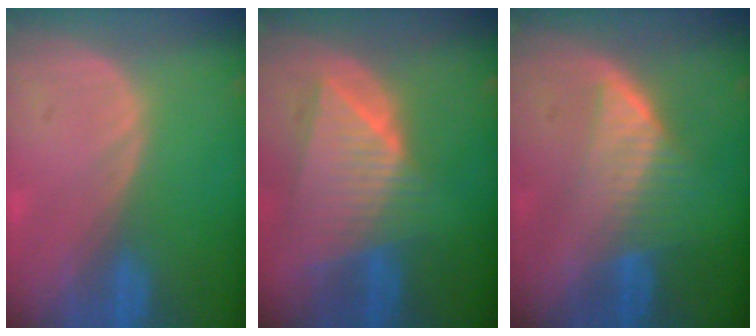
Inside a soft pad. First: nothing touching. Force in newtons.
{"total": 9.0, "press": 7.9, "slide": 4.3}
{"total": 6.5, "press": 5.8, "slide": 3.0}